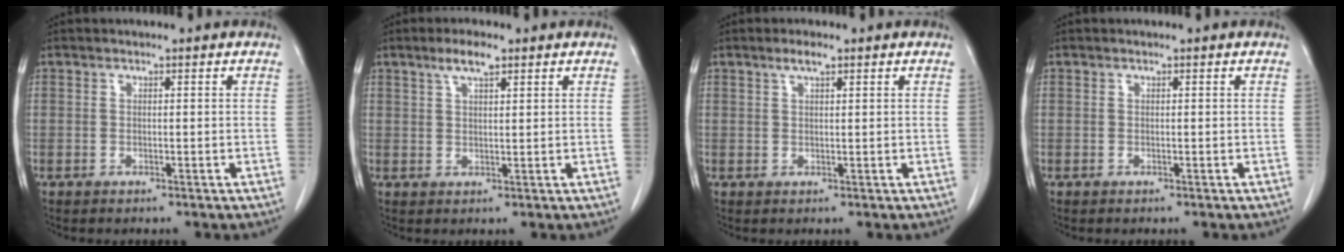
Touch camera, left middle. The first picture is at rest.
{"total": 3.7, "force": [2.4, 0.8, 2.7], "torque": [-0.057, 0.005, 0.046]}
{"total": 2.0, "force": [1.3, 0.3, 1.5], "torque": [-0.034, 0.004, 0.026]}
{"total": 0.0}